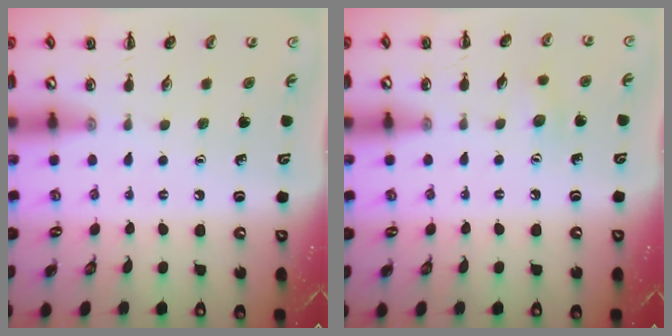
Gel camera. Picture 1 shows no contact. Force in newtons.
{"total": 5.3, "press": 5.1, "slide": 1.4}